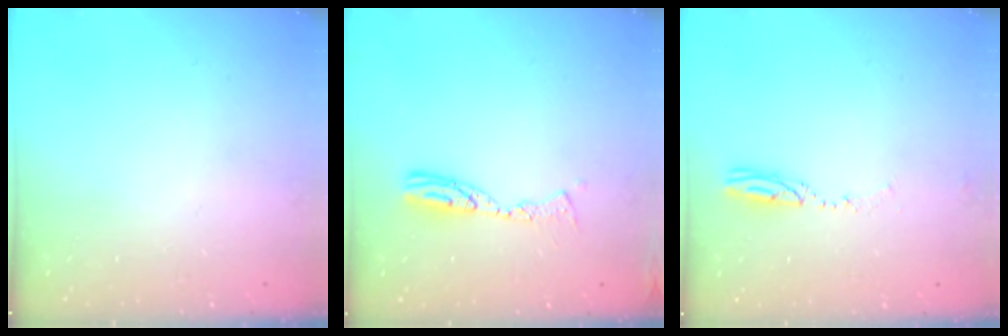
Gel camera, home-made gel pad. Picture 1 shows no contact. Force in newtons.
{"total": 9.2, "press": 9.1, "slide": 0.7}
{"total": 3.8, "press": 3.7, "slide": 0.6}